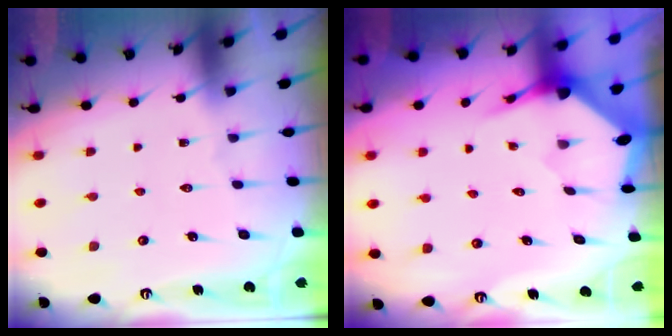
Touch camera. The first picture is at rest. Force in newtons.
{"total": 3.5, "press": 3.5, "slide": 0.5}